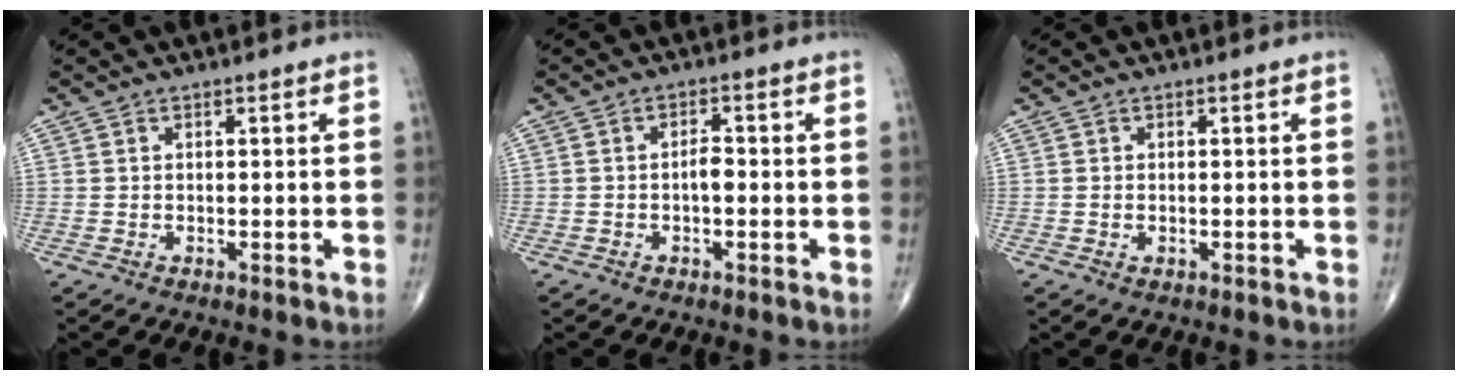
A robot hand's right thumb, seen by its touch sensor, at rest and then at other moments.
{"total": 2.4, "force": [-0.5, 1.1, 2.0], "torque": [-0.027, 0.007, -0.011]}
{"total": 0.8, "force": [-0.2, 0.5, 0.6], "torque": [-0.015, 0.004, -0.001]}